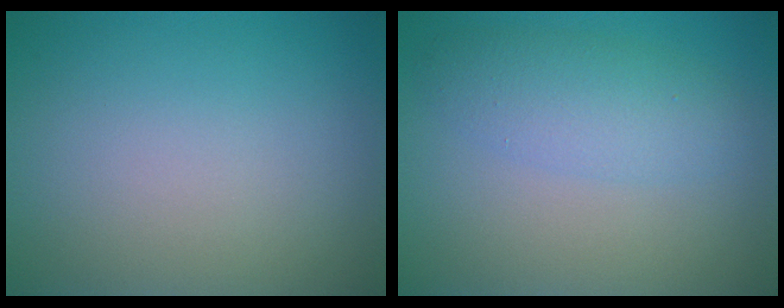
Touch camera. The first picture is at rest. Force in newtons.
{"total": 3.4, "press": 3.4, "slide": 0.1}